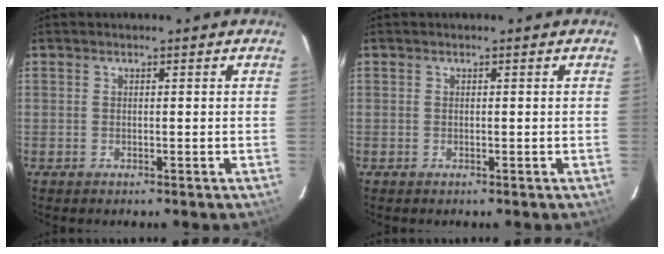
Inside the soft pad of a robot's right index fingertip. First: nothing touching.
{"total": 0.0}